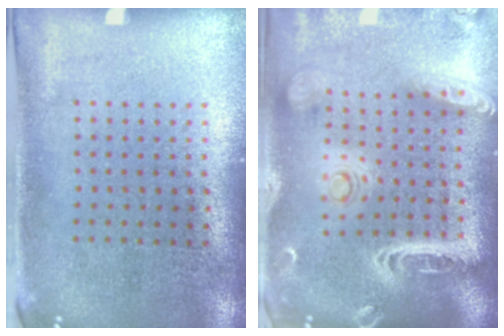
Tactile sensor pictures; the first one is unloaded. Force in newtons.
{"total": 3.0, "press": 2.5, "slide": 1.6}